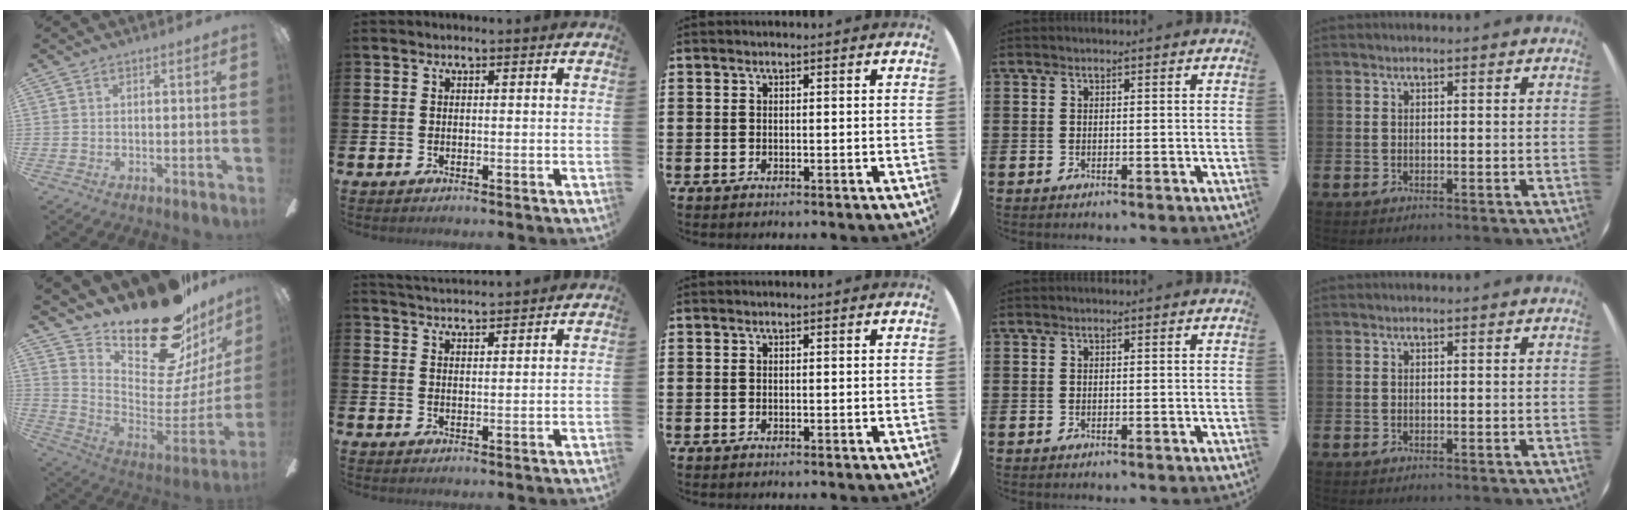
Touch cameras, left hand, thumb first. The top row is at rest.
{"thumb": {"total": 24.0, "force": [19.4, 7.0, 12.3], "torque": [-0.169, -0.156, 0.338]}, "index": {"total": 3.6, "force": [3.6, 0.0, 0.1], "torque": [-0.007, -0.022, 0.065]}}